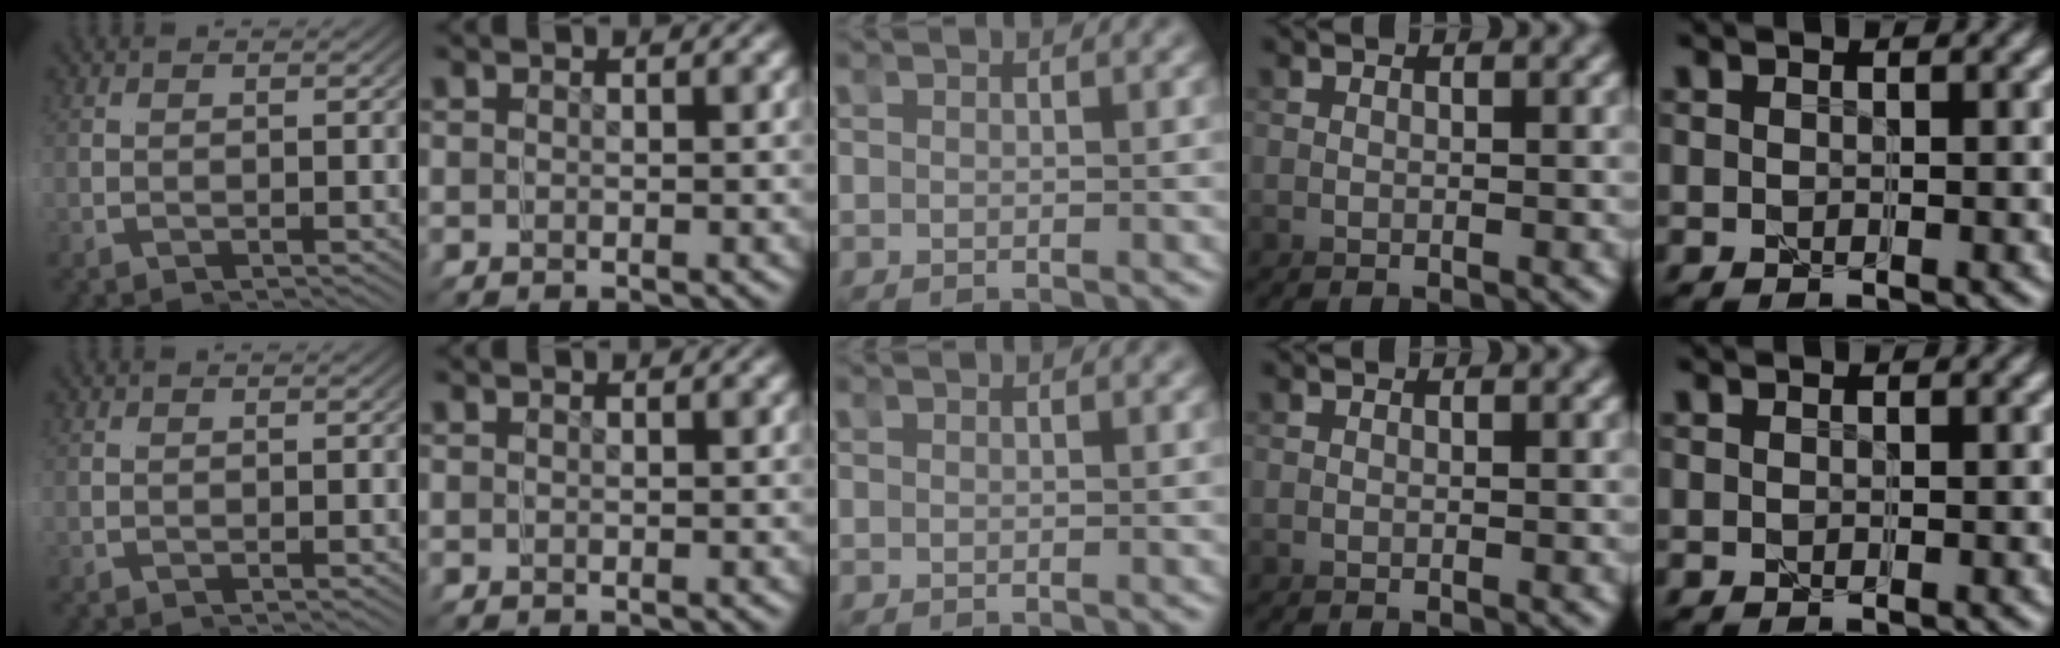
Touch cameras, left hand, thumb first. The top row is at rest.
{}